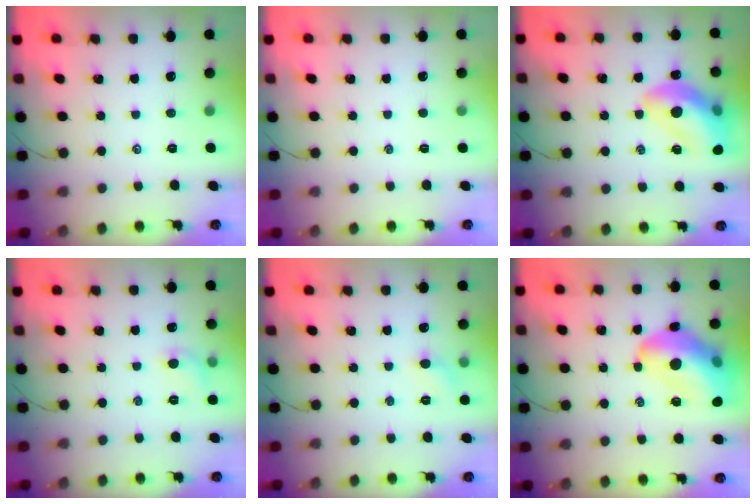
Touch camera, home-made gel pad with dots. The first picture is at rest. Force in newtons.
{"total": 0.0}
{"total": 16.7, "press": 16.4, "slide": 2.9}
{"total": 6.0, "press": 5.8, "slide": 1.6}
{"total": 5.5, "press": 5.2, "slide": 1.8}
{"total": 19.3, "press": 18.8, "slide": 4.1}